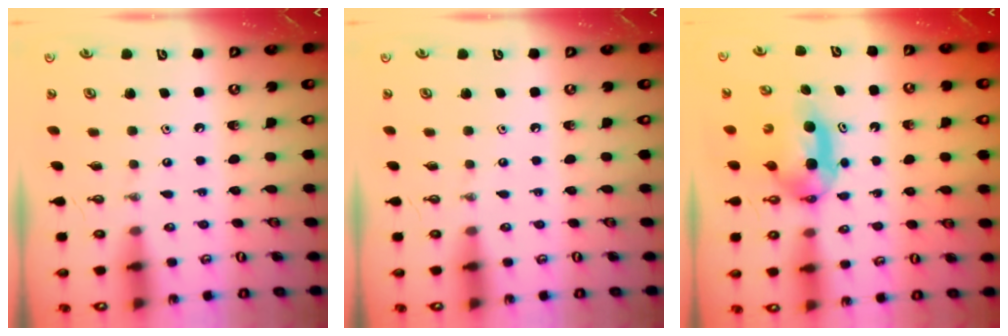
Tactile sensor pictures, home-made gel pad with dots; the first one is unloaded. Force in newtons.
{"total": 0.0}
{"total": 6.6, "press": 5.7, "slide": 3.4}